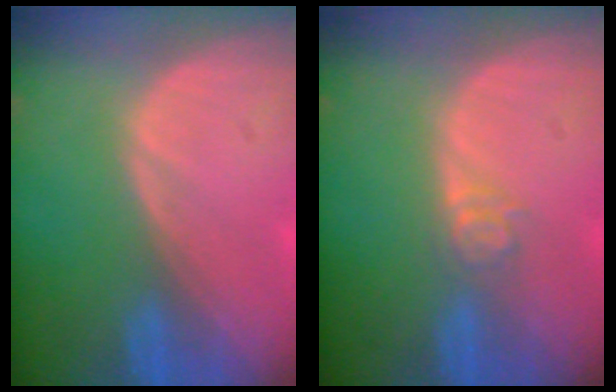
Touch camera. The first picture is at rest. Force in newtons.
{"total": 3.0, "press": 2.5, "slide": 1.7}